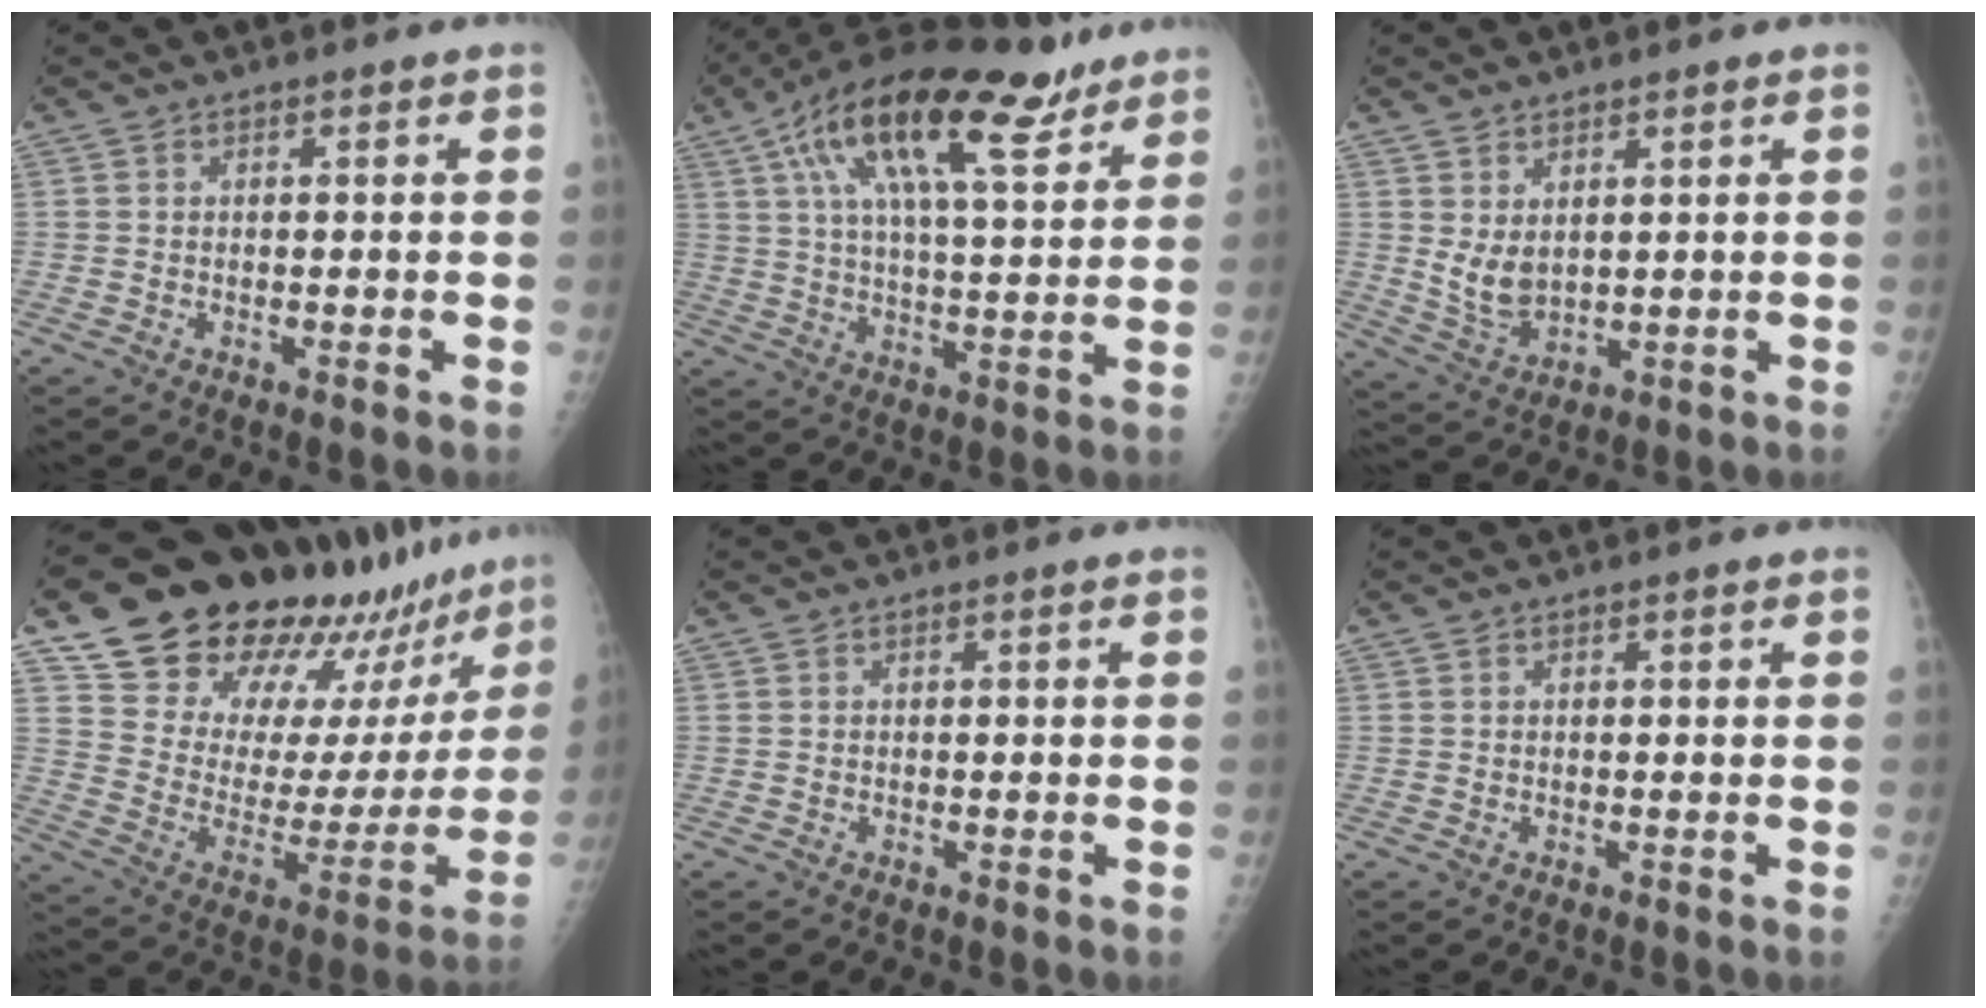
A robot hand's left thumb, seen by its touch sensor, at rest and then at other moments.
{"total": 20.5, "force": [12.5, 6.8, 14.8], "torque": [-0.237, -0.028, 0.209]}
{"total": 5.9, "force": [2.1, 3.7, 4.0], "torque": [-0.061, -0.026, 0.053]}
{"total": 28.6, "force": [23.7, 9.5, 12.9], "torque": [-0.170, -0.128, 0.347]}
{"total": 0.0}
{"total": 0.0}